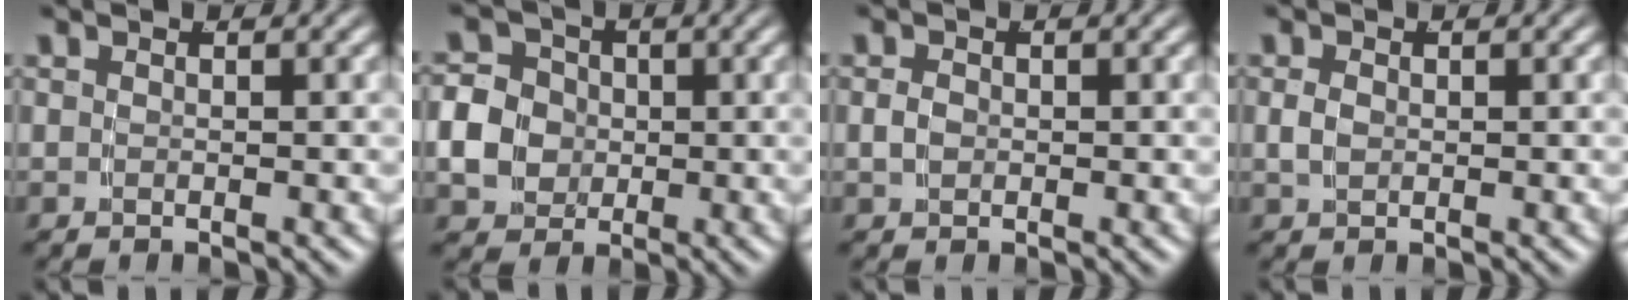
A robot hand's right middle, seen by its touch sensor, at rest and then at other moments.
{"total": 8.1, "force": [-0.4, 7.2, 3.6], "torque": [-0.072, -0.013, -0.014]}
{"total": 0.6, "force": [-0.2, 0.3, 0.5], "torque": [-0.012, 0.000, -0.004]}
{"total": 1.0, "force": [0.0, 0.6, 0.8], "torque": [-0.019, -0.001, 0.003]}